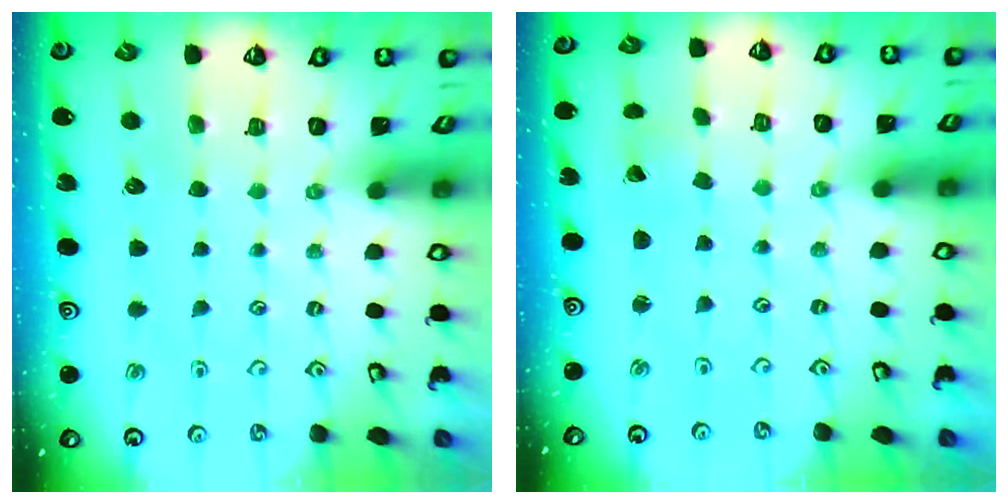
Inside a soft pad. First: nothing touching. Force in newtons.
{"total": 0.0}